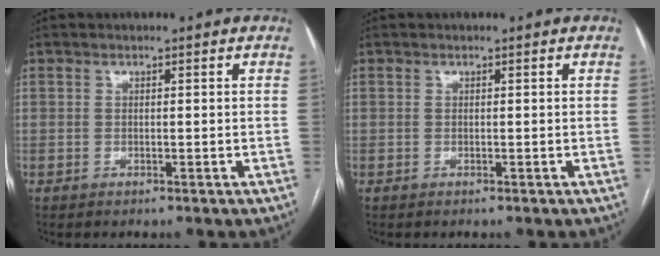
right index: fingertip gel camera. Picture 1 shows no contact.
{"total": 0.0}